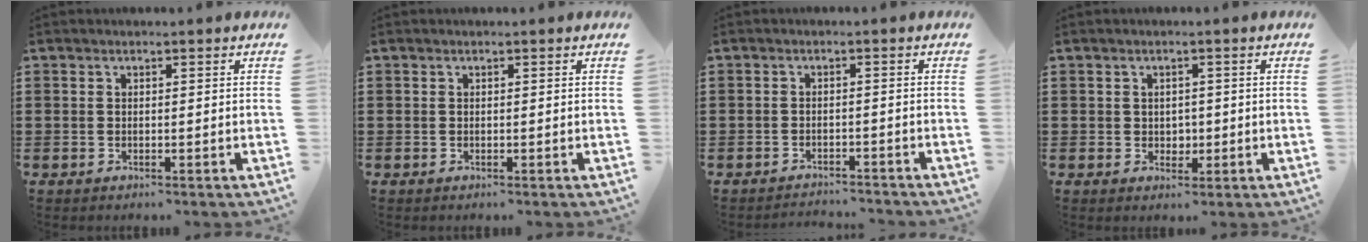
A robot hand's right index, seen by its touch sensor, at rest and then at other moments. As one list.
[{"total": 0.0}, {"total": 2.2, "force": [-2.2, 0.2, -0.2], "torque": [-0.003, 0.003, -0.050]}, {"total": 1.7, "force": [0.2, 1.6, 0.5], "torque": [-0.007, 0.006, 0.000]}]